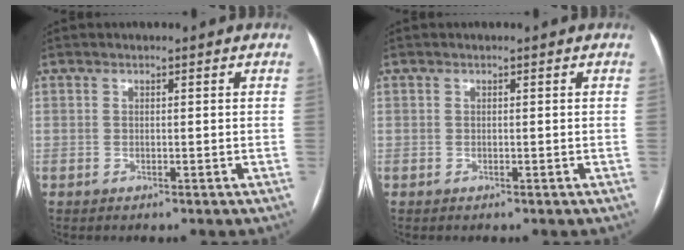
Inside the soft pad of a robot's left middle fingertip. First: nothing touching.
{"total": 0.0}